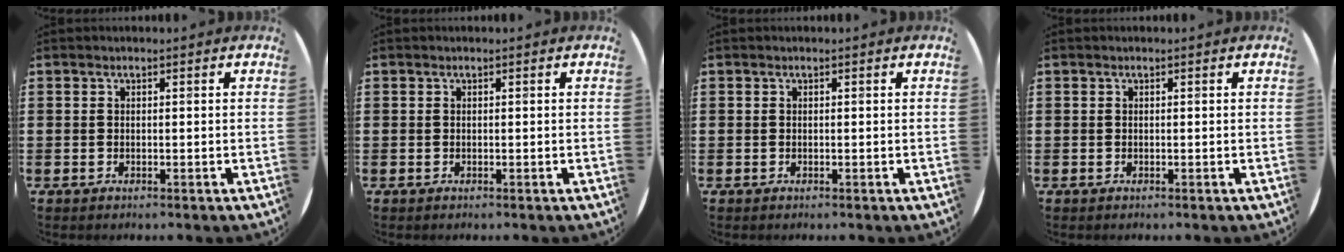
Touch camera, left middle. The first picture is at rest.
{"total": 0.0}
{"total": 0.0}
{"total": 0.0}